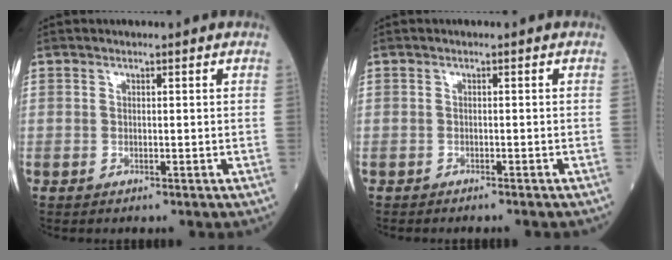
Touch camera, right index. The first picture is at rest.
{"total": 1.8, "force": [-1.7, 0.0, 0.6], "torque": [-0.011, -0.002, -0.020]}